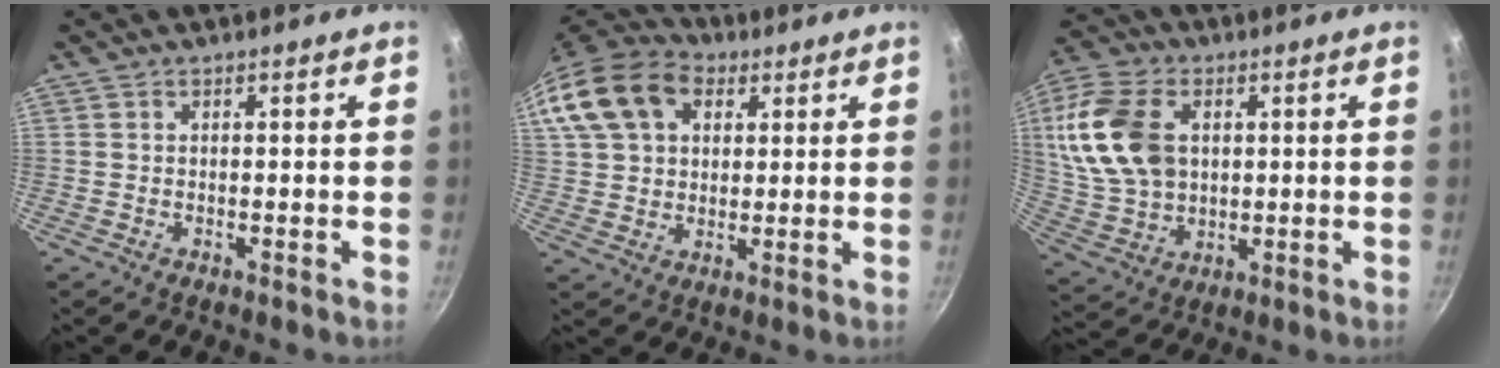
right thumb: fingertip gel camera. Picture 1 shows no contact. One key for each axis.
{"total": 18.5, "fx": 7.0, "fy": 13.2, "fz": 10.9, "tx": -0.219, "ty": 0.025, "tz": 0.116}
{"total": 17.8, "fx": 3.4, "fy": 12.3, "fz": 12.4, "tx": -0.237, "ty": 0.002, "tz": 0.072}